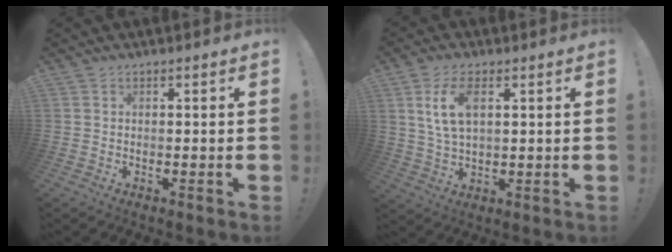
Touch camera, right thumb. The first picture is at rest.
{"total": 9.5, "force": [3.3, 4.8, 7.5], "torque": [-0.144, 0.000, 0.060]}